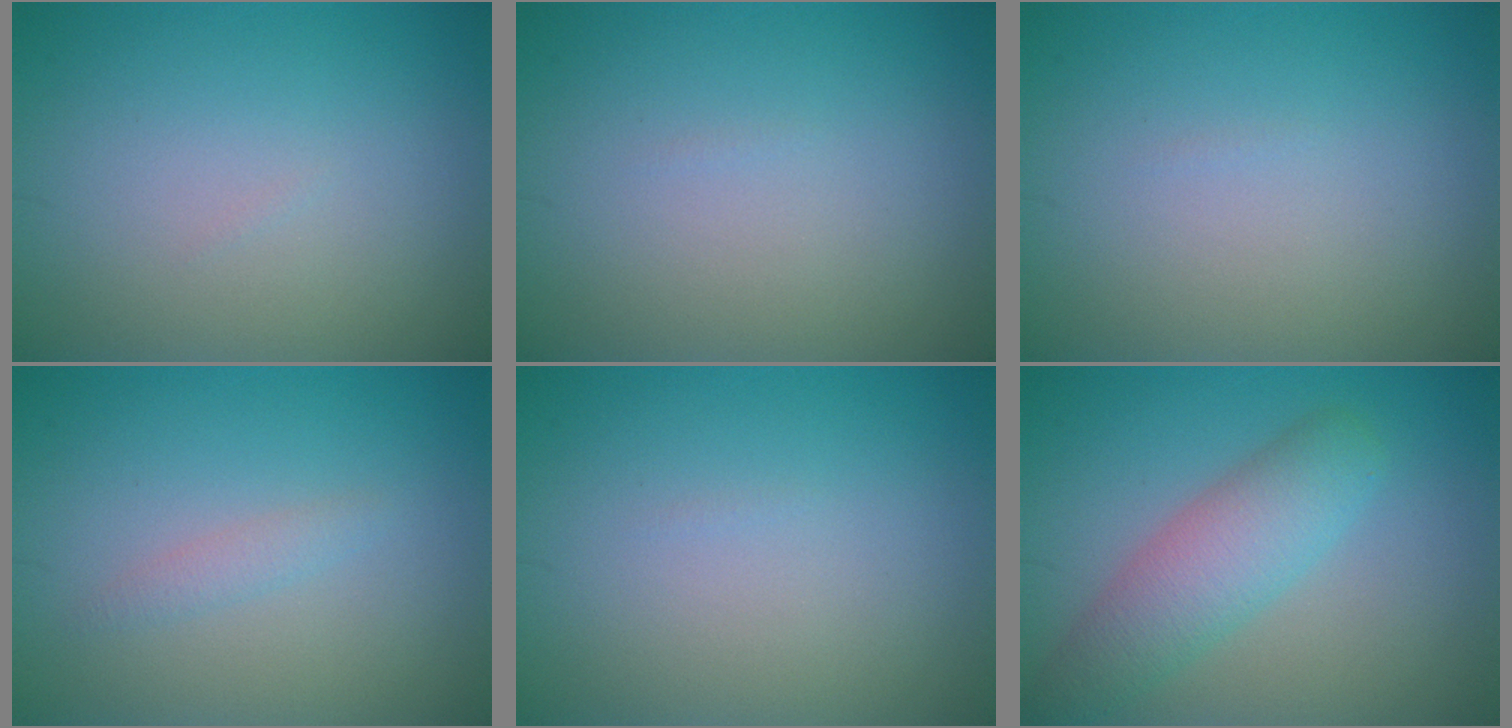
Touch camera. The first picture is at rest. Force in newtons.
{"total": 0.0}
{"total": 0.0}
{"total": 1.0, "press": 1.0, "slide": 0.1}
{"total": 0.0}
{"total": 4.8, "press": 4.8, "slide": 0.2}